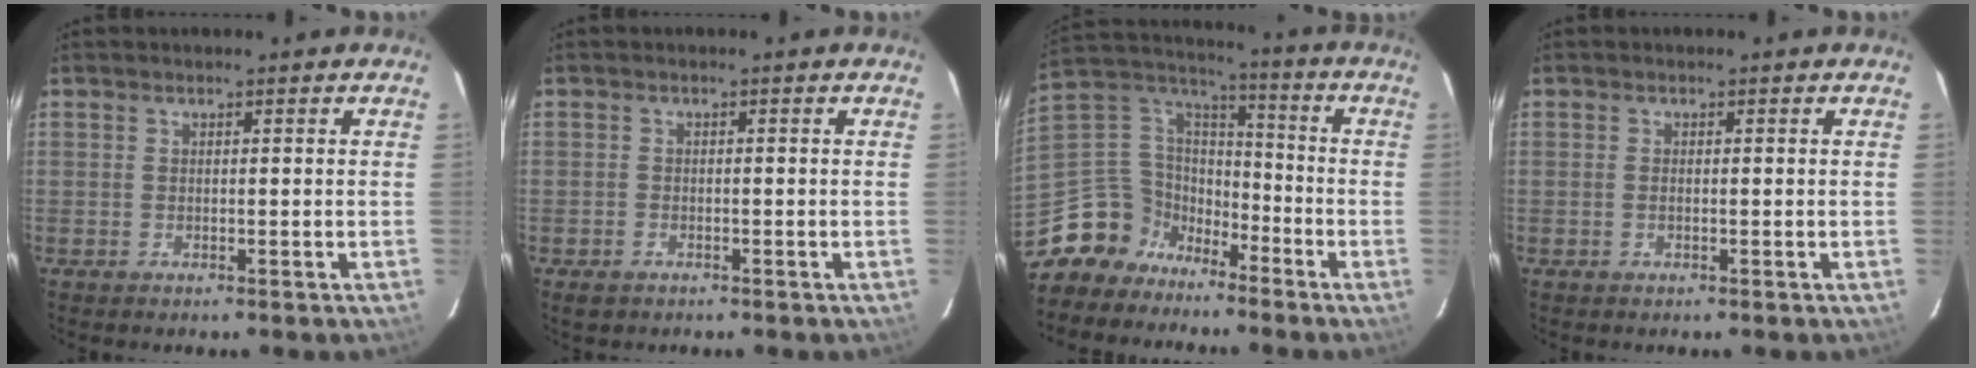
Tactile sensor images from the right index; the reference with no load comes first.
{"total": 1.8, "force": [-1.1, 1.3, 0.6], "torque": [-0.015, 0.000, -0.017]}
{"total": 12.7, "force": [-9.4, 8.1, 2.4], "torque": [-0.081, 0.044, -0.177]}
{"total": 0.7, "force": [-0.2, 0.4, 0.6], "torque": [-0.013, 0.000, -0.004]}